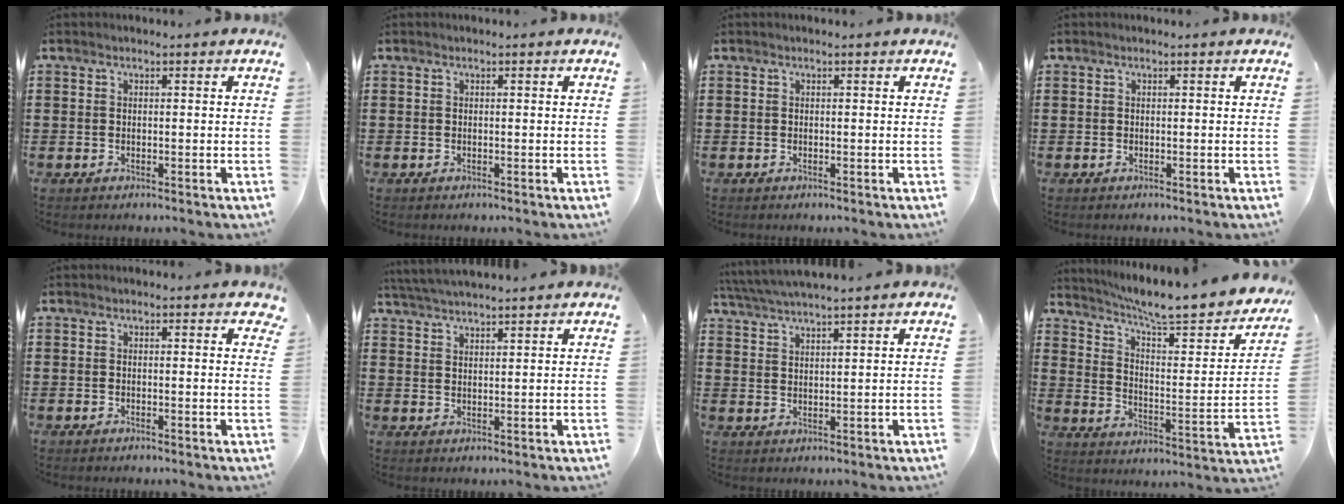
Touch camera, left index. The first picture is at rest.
{"total": 0.0}
{"total": 0.0}
{"total": 0.0}
{"total": 0.5, "force": [0.3, 0.2, 0.4], "torque": [-0.001, 0.001, 0.003]}
{"total": 3.8, "force": [3.7, -0.3, 0.7], "torque": [-0.025, -0.009, 0.068]}
{"total": 4.0, "force": [3.8, -0.5, 1.0], "torque": [-0.033, -0.012, 0.068]}
{"total": 7.5, "force": [6.4, 0.4, 3.9], "torque": [-0.089, -0.054, 0.100]}